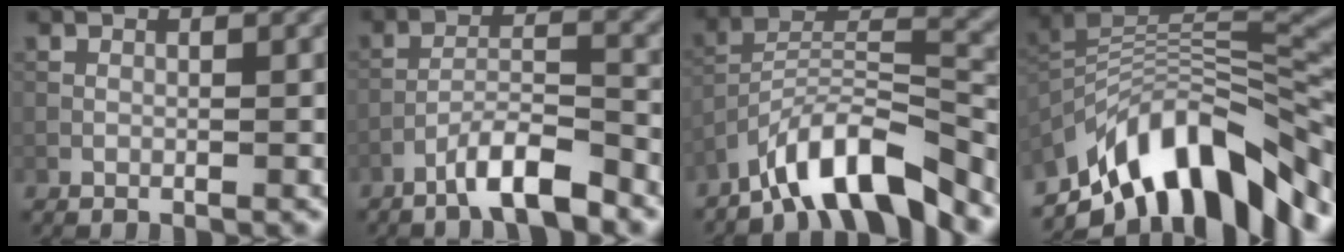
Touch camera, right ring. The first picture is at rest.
{"total": 5.1, "force": [-3.7, 0.9, 3.3], "torque": [-0.057, 0.008, -0.071]}
{"total": 9.4, "force": [-7.3, 2.3, 5.5], "torque": [-0.087, 0.006, -0.139]}
{"total": 12.1, "force": [-7.5, 4.9, 8.2], "torque": [-0.136, 0.023, -0.143]}